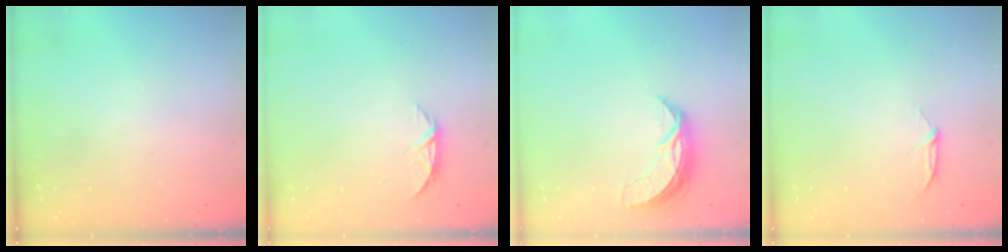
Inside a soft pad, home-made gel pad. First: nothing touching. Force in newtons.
{"total": 5.7, "press": 5.6, "slide": 0.4}
{"total": 7.2, "press": 7.2, "slide": 0.5}
{"total": 5.1, "press": 5.1, "slide": 0.6}